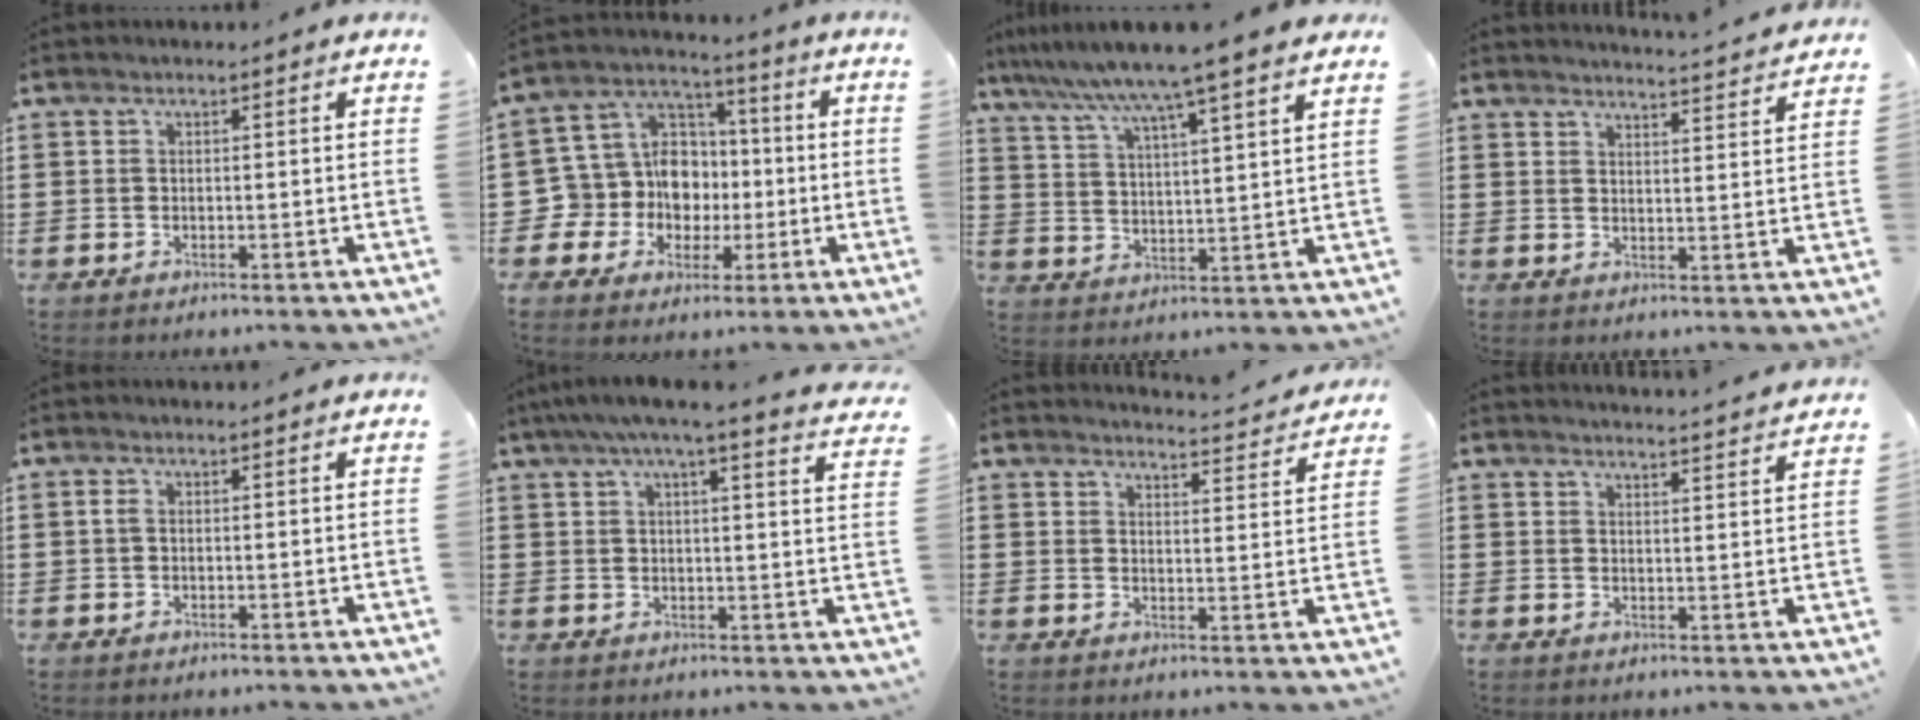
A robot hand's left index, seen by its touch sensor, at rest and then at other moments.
{"total": 10.3, "force": [-0.8, 9.9, 2.8], "torque": [-0.114, 0.000, -0.010]}
{"total": 7.0, "force": [6.0, -1.2, 3.5], "torque": [-0.090, -0.038, 0.096]}
{"total": 3.4, "force": [3.3, -0.7, 0.0], "torque": [-0.006, -0.028, 0.056]}
{"total": 0.9, "force": [0.1, 0.4, 0.8], "torque": [-0.016, 0.002, 0.002]}
{"total": 5.2, "force": [4.2, -0.2, 3.1], "torque": [-0.075, -0.015, 0.070]}
{"total": 3.7, "force": [3.7, -0.3, 0.2], "torque": [-0.005, -0.034, 0.060]}
{"total": 3.4, "force": [3.3, -0.9, 0.1], "torque": [-0.002, -0.025, 0.057]}